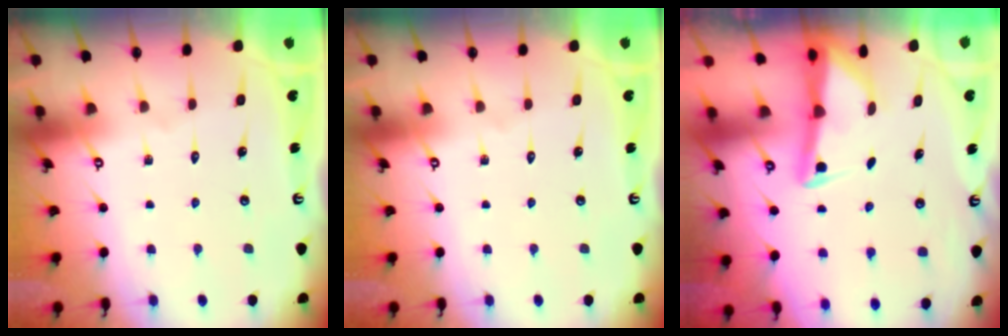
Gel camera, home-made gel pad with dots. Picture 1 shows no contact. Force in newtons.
{"total": 0.0}
{"total": 2.9, "press": 2.9, "slide": 0.3}